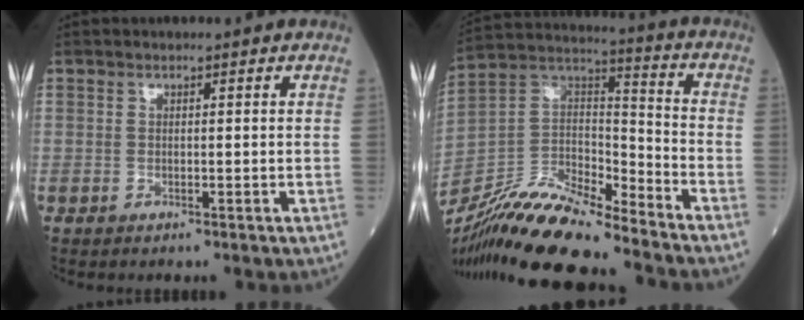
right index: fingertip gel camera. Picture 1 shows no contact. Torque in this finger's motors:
{"motor_torque": [0.33, -0.72, -0.01, -0.06]}